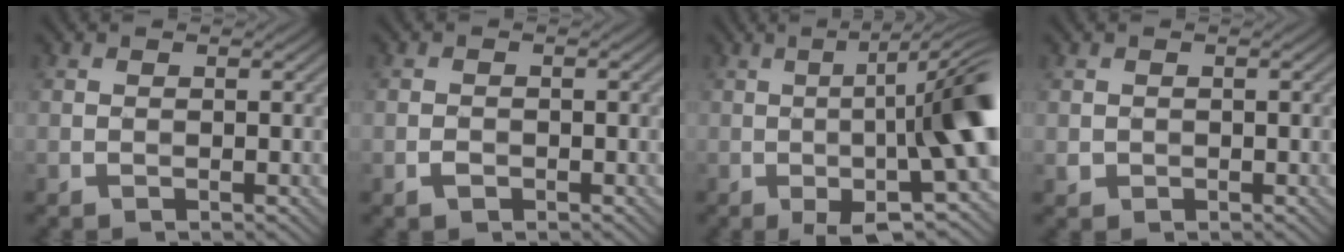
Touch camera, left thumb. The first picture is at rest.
{"total": 1.2, "force": [-0.7, 0.7, 0.6], "torque": [-0.012, -0.002, -0.014]}
{"total": 14.5, "force": [-1.8, 3.5, 14.0], "torque": [-0.166, 0.011, -0.024]}
{"total": 0.9, "force": [-0.1, 0.8, 0.3], "torque": [-0.010, -0.004, 0.002]}